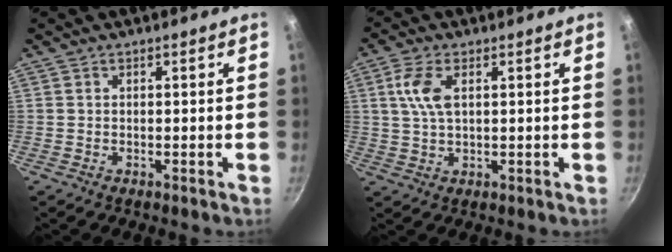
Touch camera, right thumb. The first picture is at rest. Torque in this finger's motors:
{"motor_torque": [-0.13, 1.50, 0.78, 0.78, 0.04]}